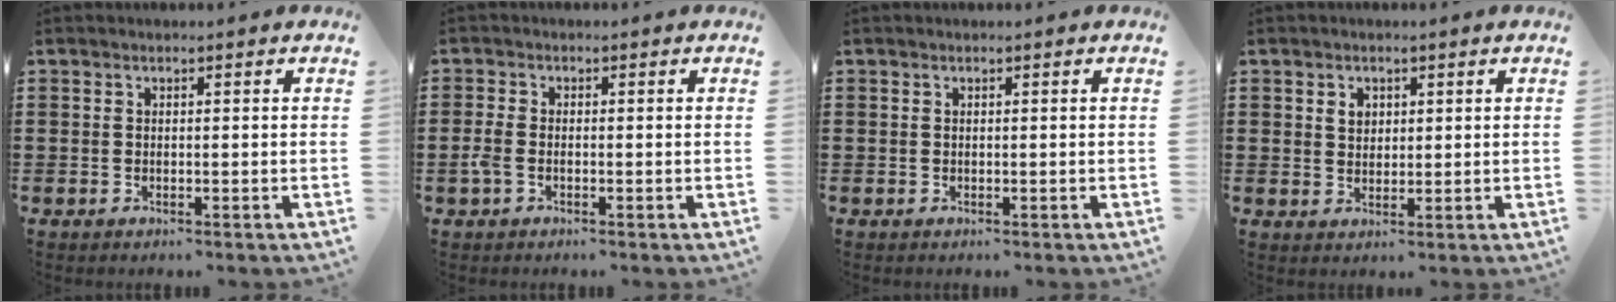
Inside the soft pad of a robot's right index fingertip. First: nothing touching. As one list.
[{"total": 2.2, "force": [-1.0, 1.0, 1.6], "torque": [-0.053, -0.008, -0.024]}, {"total": 0.0}, {"total": 2.2, "force": [0.9, 1.7, 0.9], "torque": [-0.024, 0.009, 0.016]}]